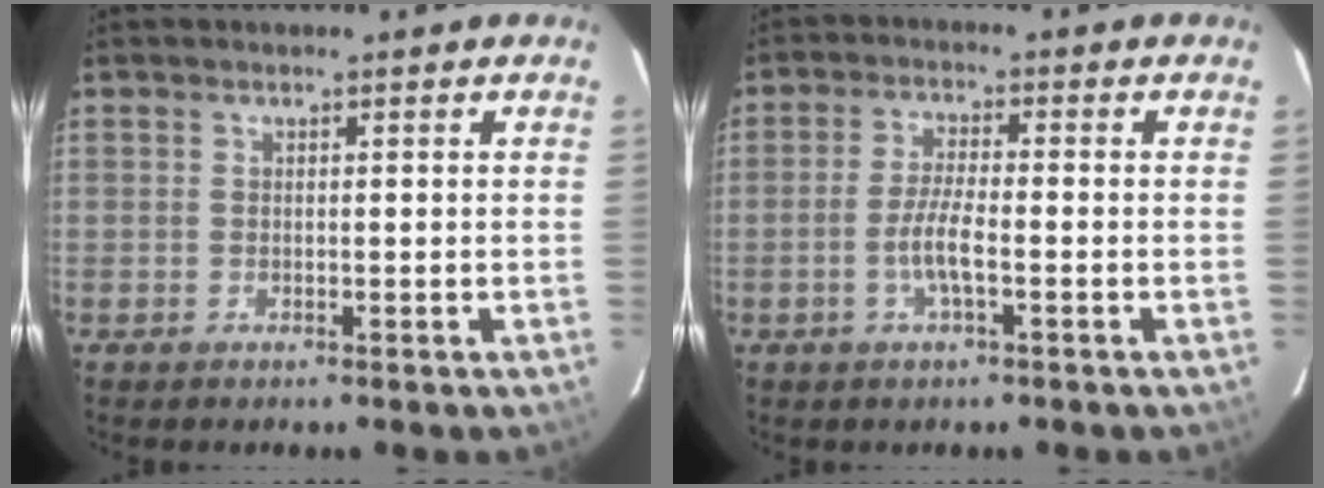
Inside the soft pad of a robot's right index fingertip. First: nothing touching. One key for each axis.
{"total": 5.2, "fx": -1.8, "fy": 0.8, "fz": 4.8, "tx": -0.097, "ty": 0.001, "tz": -0.036}